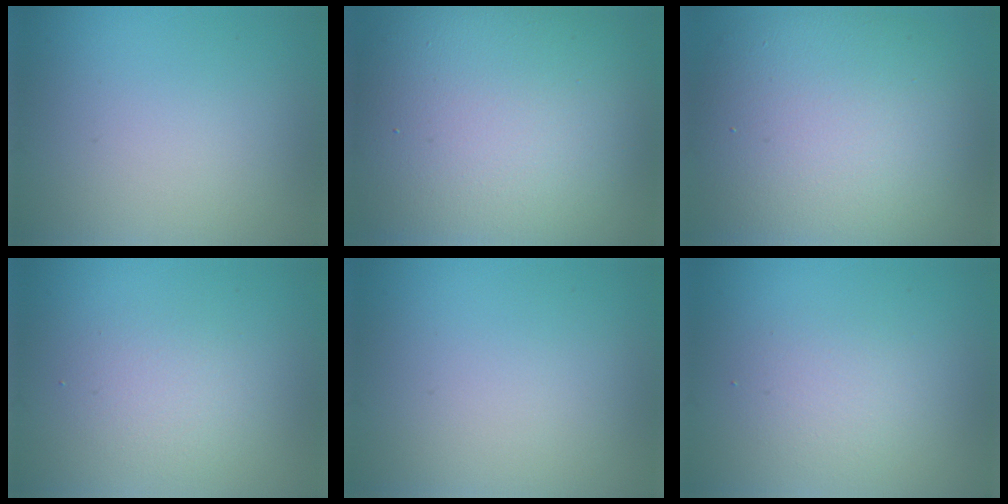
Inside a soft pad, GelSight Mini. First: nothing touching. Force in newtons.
{"total": 16.9, "press": 16.9, "slide": 0.6}
{"total": 12.0, "press": 12.0, "slide": 1.1}
{"total": 2.2, "press": 2.2, "slide": 0.2}
{"total": 0.0}
{"total": 2.0, "press": 2.0, "slide": 0.1}